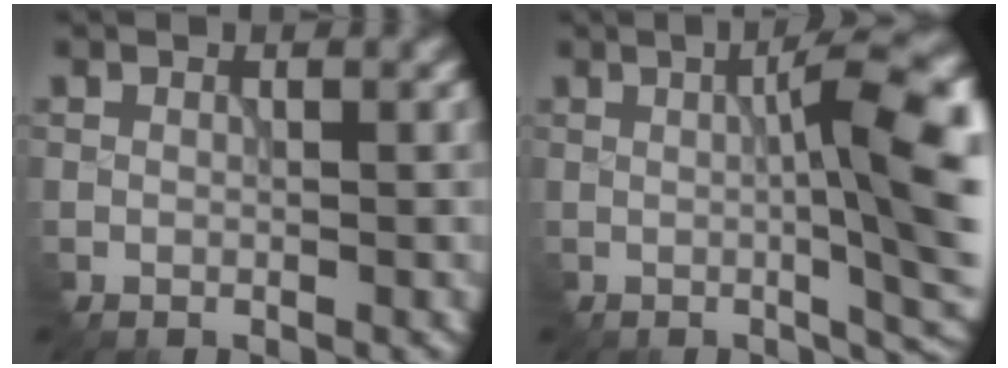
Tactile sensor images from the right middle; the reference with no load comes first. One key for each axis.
{"total": 10.2, "fx": 0.4, "fy": 2.4, "fz": 9.9, "tx": -0.126, "ty": 0.005, "tz": 0.010}